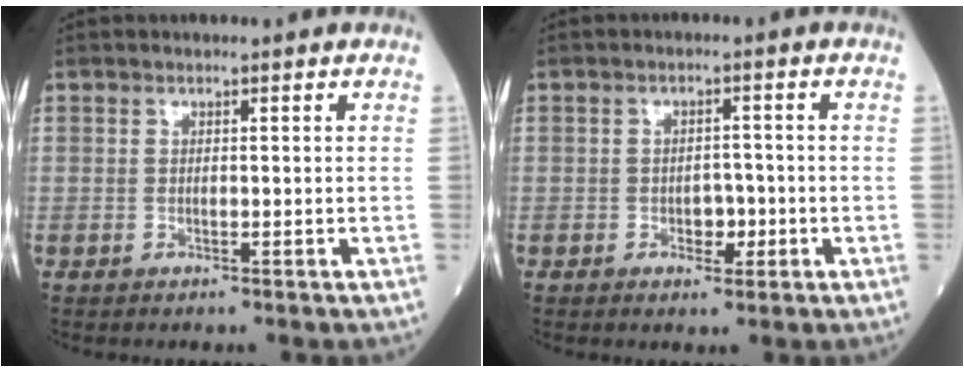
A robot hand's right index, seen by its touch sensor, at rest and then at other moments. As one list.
[{"total": 3.0, "force": [-1.0, 1.8, 2.2], "torque": [-0.026, 0.004, -0.011]}]